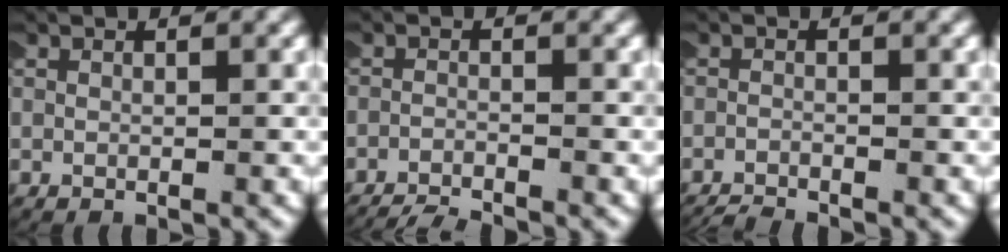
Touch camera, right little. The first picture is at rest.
{"total": 5.9, "force": [-5.7, 1.1, 0.6], "torque": [-0.016, -0.021, -0.085]}
{"total": 1.9, "force": [-1.8, 0.2, 0.0], "torque": [-0.006, -0.009, -0.030]}